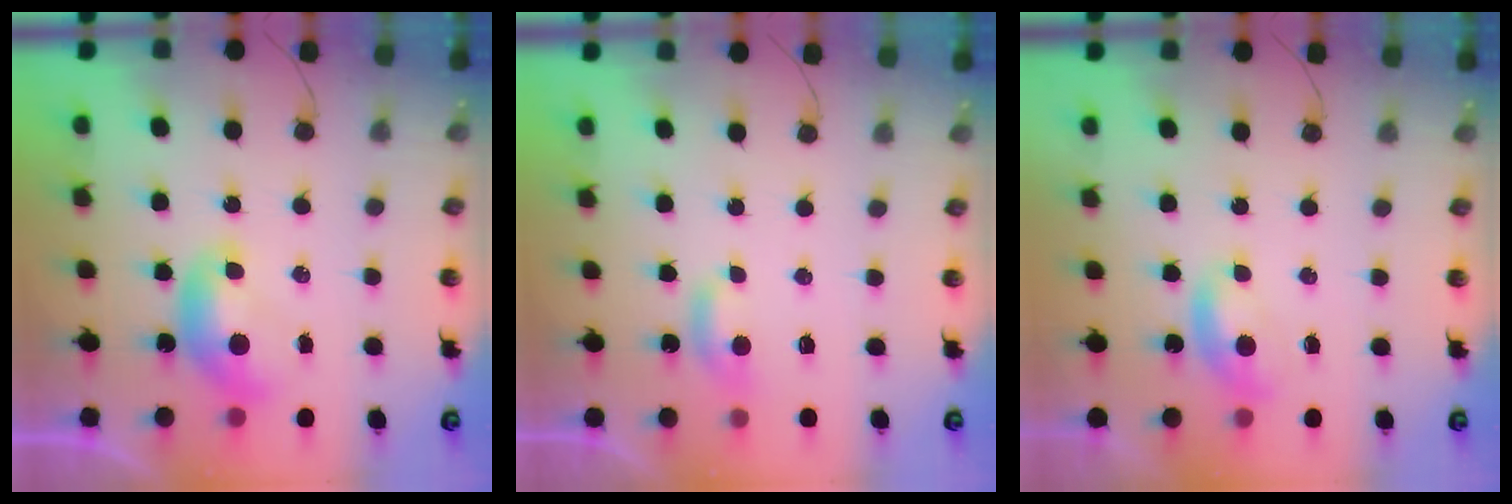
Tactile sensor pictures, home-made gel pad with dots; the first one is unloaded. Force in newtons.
{"total": 2.7, "press": 2.7, "slide": 0.4}
{"total": 0.5, "press": 0.4, "slide": 0.4}